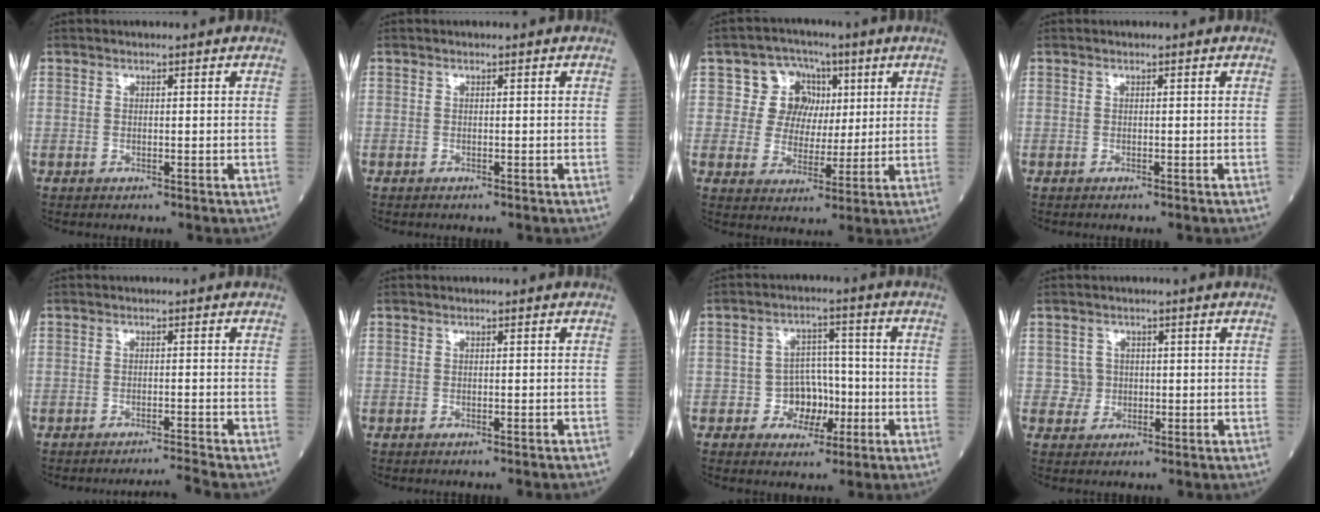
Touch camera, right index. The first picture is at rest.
{"total": 0.0}
{"total": 8.1, "force": [2.7, 7.3, 2.1], "torque": [-0.027, 0.027, 0.048]}
{"total": 0.7, "force": [-0.7, 0.0, 0.3], "torque": [0.001, 0.003, -0.010]}
{"total": 3.7, "force": [-3.1, -2.0, -0.3], "torque": [0.005, -0.004, -0.048]}
{"total": 2.6, "force": [-2.4, -0.3, 1.0], "torque": [-0.013, 0.003, -0.030]}
{"total": 5.6, "force": [-1.7, 4.7, 2.5], "torque": [-0.029, 0.019, -0.026]}
{"total": 2.3, "force": [0.1, 2.3, 0.1], "torque": [0.004, 0.005, 0.002]}